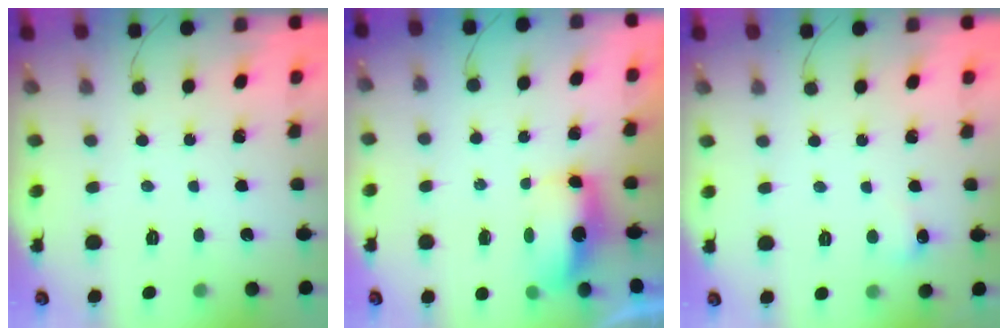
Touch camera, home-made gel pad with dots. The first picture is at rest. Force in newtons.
{"total": 5.8, "press": 5.8, "slide": 0.4}
{"total": 4.8, "press": 4.6, "slide": 1.4}